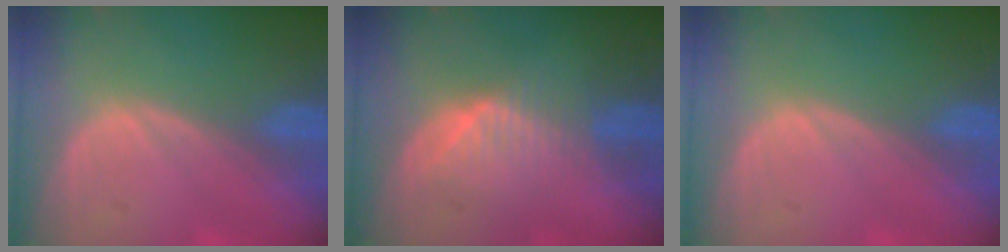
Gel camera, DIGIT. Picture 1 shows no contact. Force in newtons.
{"total": 4.3, "press": 4.3, "slide": 0.4}
{"total": 0.0}